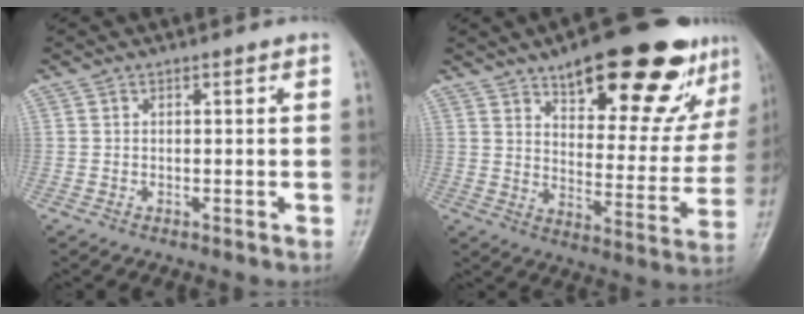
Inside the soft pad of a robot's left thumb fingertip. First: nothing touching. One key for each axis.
{"total": 24.0, "fx": 14.8, "fy": 8.8, "fz": 16.8, "tx": -0.180, "ty": -0.049, "tz": 0.212}